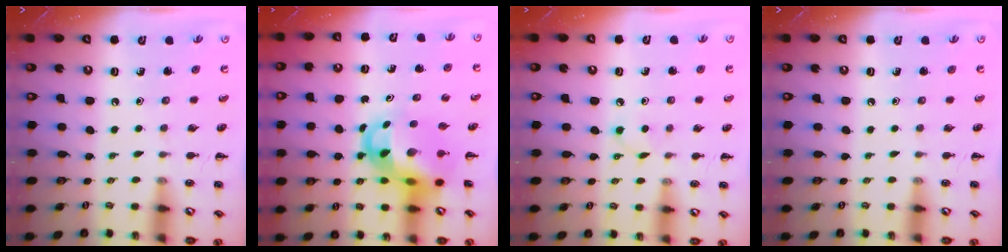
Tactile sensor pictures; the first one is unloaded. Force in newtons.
{"total": 9.3, "press": 9.0, "slide": 2.4}
{"total": 3.9, "press": 3.7, "slide": 1.2}
{"total": 0.0}